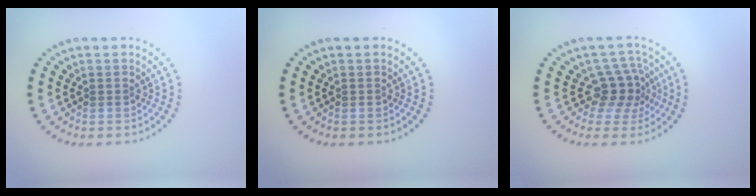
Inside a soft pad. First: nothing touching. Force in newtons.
{"total": 0.0}
{"total": 3.2, "press": 2.4, "slide": 2.2}